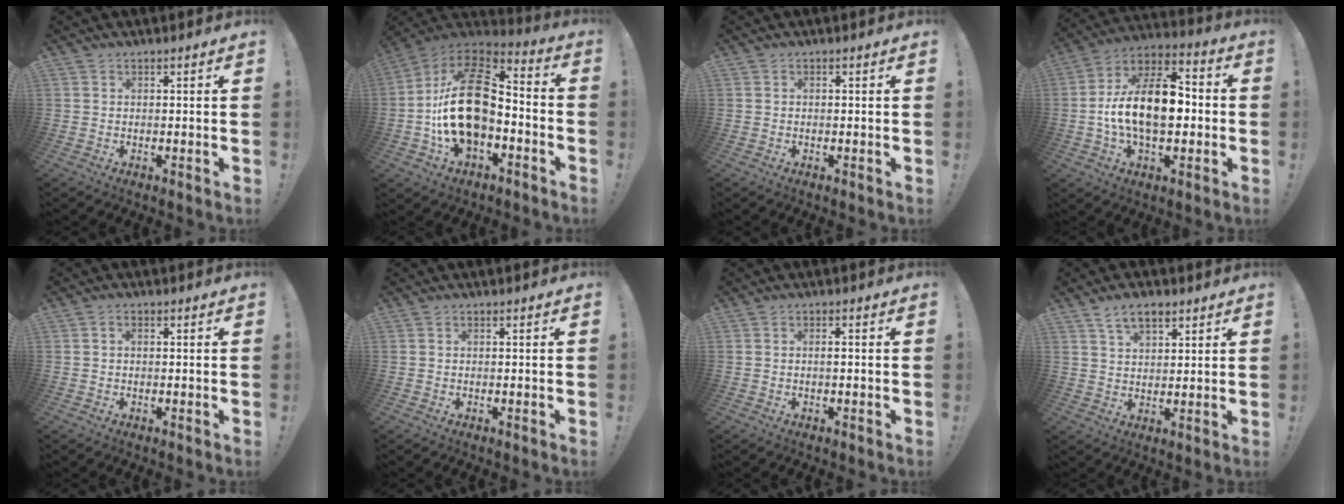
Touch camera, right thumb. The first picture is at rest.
{"total": 22.6, "force": [-2.5, 14.0, 17.5], "torque": [-0.326, 0.035, -0.033]}
{"total": 0.0}
{"total": 18.8, "force": [-1.5, 10.5, 15.5], "torque": [-0.279, 0.012, -0.023]}
{"total": 1.1, "force": [-0.1, 0.7, 0.8], "torque": [-0.022, 0.005, -0.001]}
{"total": 0.0}
{"total": 1.2, "force": [-0.2, 0.1, 1.2], "torque": [-0.015, -0.001, -0.006]}
{"total": 7.0, "force": [4.4, 3.6, 4.1], "torque": [-0.073, -0.009, 0.082]}